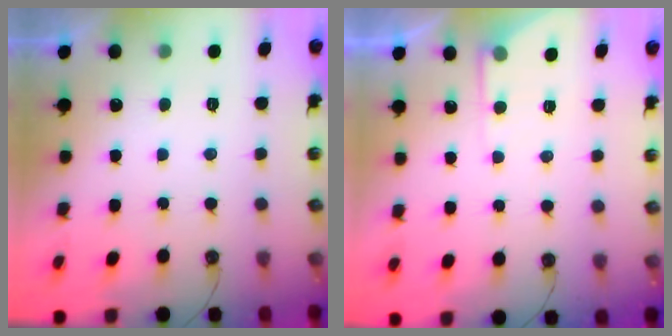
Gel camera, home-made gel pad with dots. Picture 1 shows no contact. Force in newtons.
{"total": 4.5, "press": 4.4, "slide": 0.6}